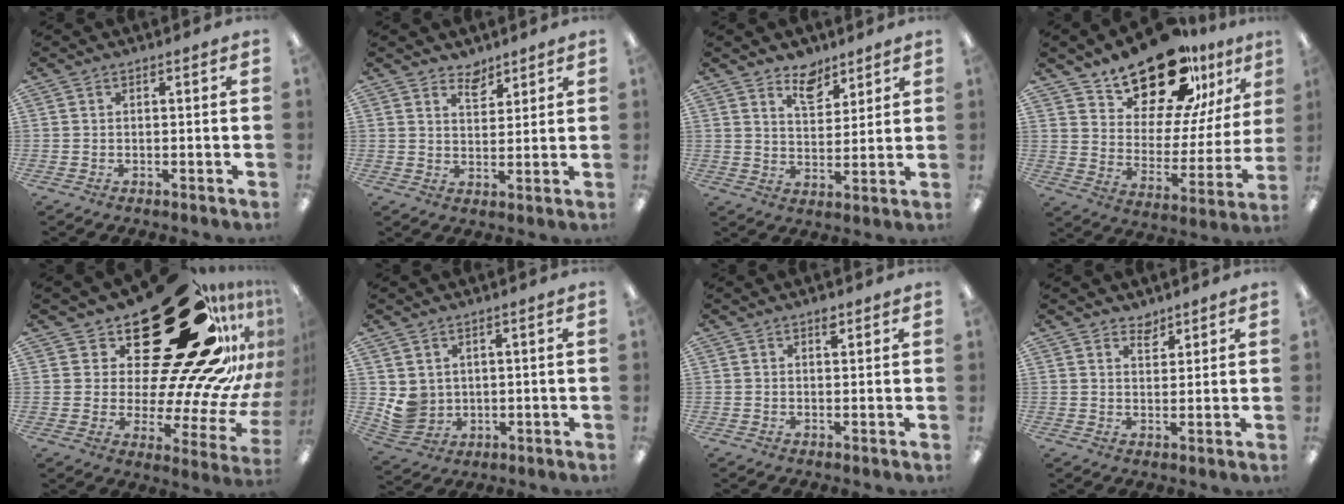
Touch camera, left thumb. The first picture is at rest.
{"total": 4.8, "force": [4.1, 2.3, 1.0], "torque": [-0.007, -0.026, 0.073]}
{"total": 7.7, "force": [5.9, 4.1, 2.6], "torque": [-0.023, -0.034, 0.104]}
{"total": 20.9, "force": [16.8, 8.8, 8.9], "torque": [-0.147, -0.120, 0.297]}
{"total": 35.8, "force": [21.6, 15.2, 24.2], "torque": [-0.280, -0.186, 0.410]}
{"total": 5.9, "force": [2.1, 5.4, 1.4], "torque": [-0.033, -0.010, 0.045]}
{"total": 2.2, "force": [1.5, 1.1, 1.2], "torque": [-0.009, -0.005, 0.023]}
{"total": 3.4, "force": [3.0, 1.4, 0.5], "torque": [0.001, -0.020, 0.055]}